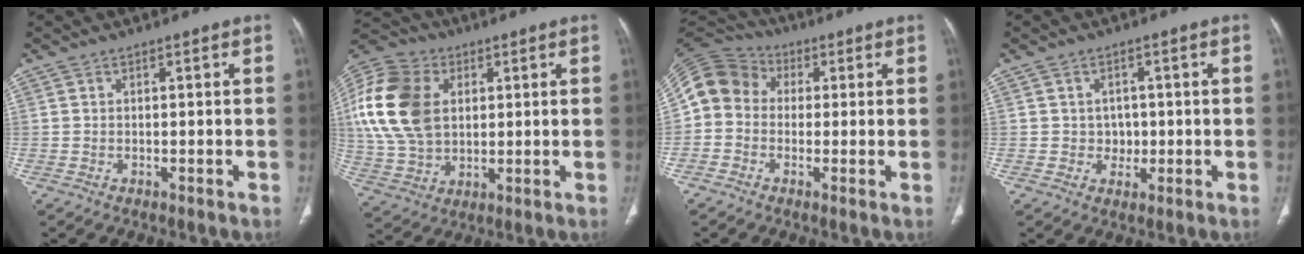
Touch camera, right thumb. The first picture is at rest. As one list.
[{"total": 20.3, "force": [4.2, 14.4, 13.7], "torque": [-0.283, 0.000, 0.080]}, {"total": 10.2, "force": [0.3, 9.0, 4.8], "torque": [-0.085, 0.031, -0.012]}, {"total": 3.2, "force": [-0.1, 3.0, 1.2], "torque": [0.006, 0.005, -0.001]}]